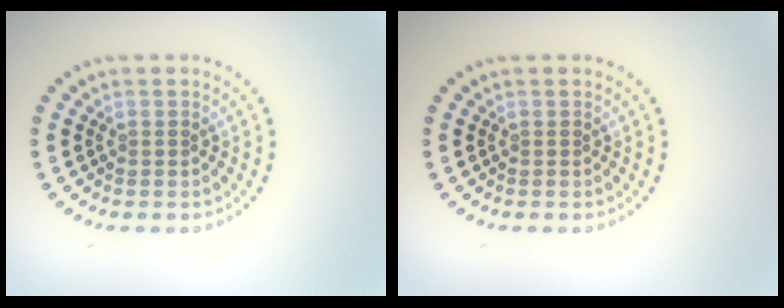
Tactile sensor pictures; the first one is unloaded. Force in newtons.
{"total": 0.0}